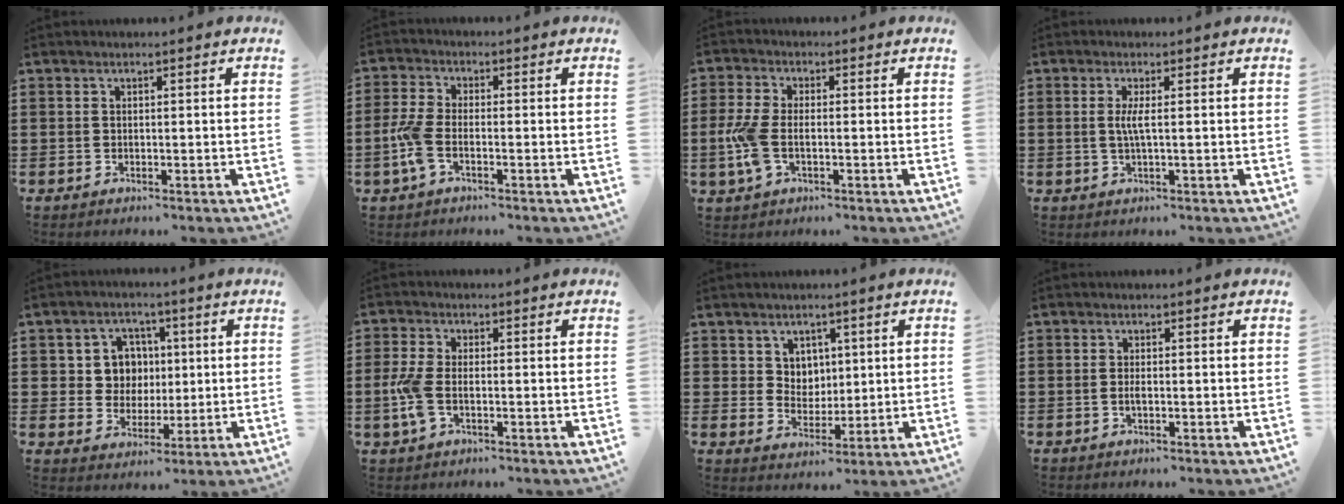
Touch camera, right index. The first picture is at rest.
{"total": 4.8, "force": [-1.5, 2.0, 4.1], "torque": [-0.106, -0.005, -0.036]}
{"total": 5.5, "force": [-0.8, 2.9, 4.6], "torque": [-0.116, -0.008, -0.022]}
{"total": 2.6, "force": [0.0, -0.1, 2.6], "torque": [-0.051, -0.009, 0.000]}
{"total": 6.6, "force": [1.2, 6.0, 2.5], "torque": [-0.067, 0.018, 0.020]}
{"total": 4.8, "force": [-0.9, 2.4, 4.0], "torque": [-0.107, -0.008, -0.024]}
{"total": 2.4, "force": [1.4, 1.8, 0.4], "torque": [-0.015, 0.008, 0.026]}
{"total": 1.0, "force": [-0.2, 0.3, 1.0], "torque": [-0.019, -0.001, -0.003]}